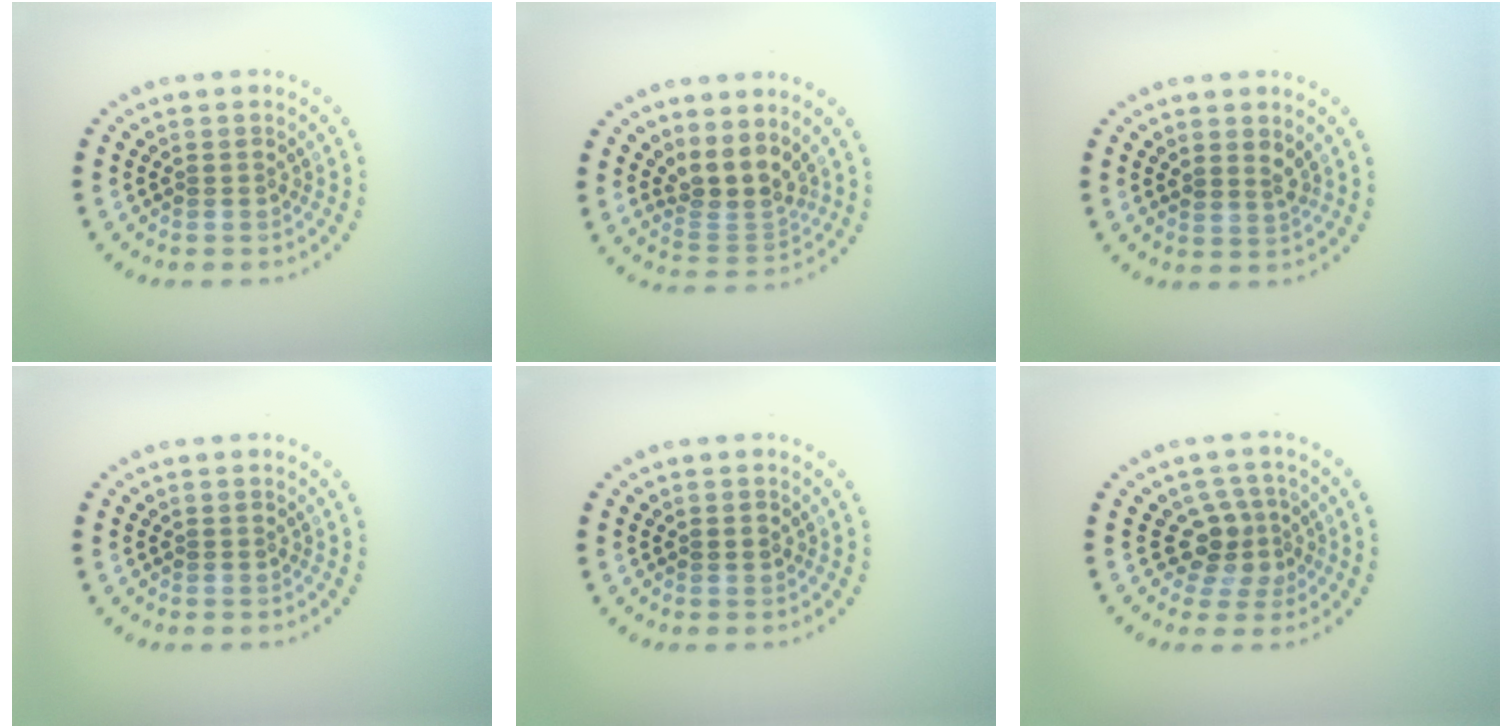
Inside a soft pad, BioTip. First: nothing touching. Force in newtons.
{"total": 3.6, "press": 2.7, "slide": 2.4}
{"total": 1.3, "press": 1.0, "slide": 0.8}
{"total": 0.0}
{"total": 1.0, "press": 0.9, "slide": 0.2}
{"total": 2.9, "press": 2.4, "slide": 1.6}